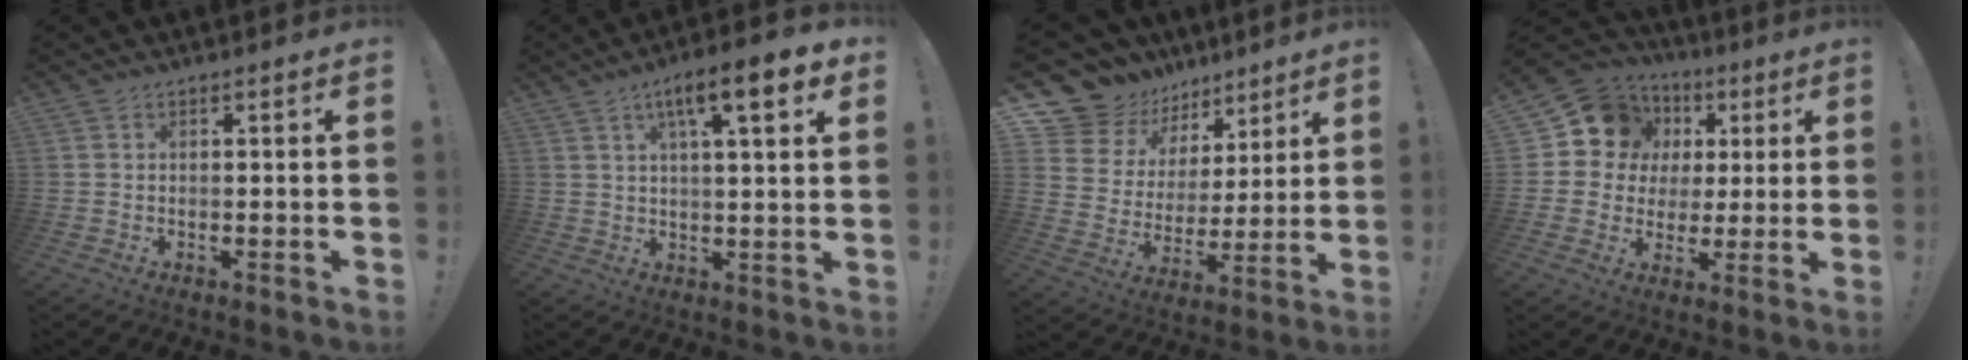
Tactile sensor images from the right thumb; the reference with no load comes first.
{"total": 11.0, "force": [5.1, 2.1, 9.5], "torque": [-0.138, -0.017, 0.075]}
{"total": 13.2, "force": [9.7, 8.5, 2.7], "torque": [-0.064, -0.073, 0.193]}
{"total": 13.3, "force": [4.4, 11.8, 4.4], "torque": [-0.067, -0.016, 0.099]}